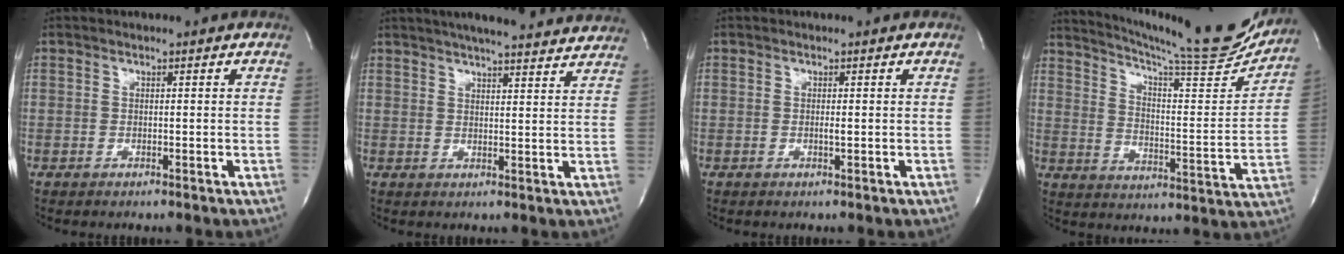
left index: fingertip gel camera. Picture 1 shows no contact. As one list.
[{"total": 19.2, "force": [17.4, 2.3, 7.8], "torque": [-0.117, 0.014, 0.217]}, {"total": 0.5, "force": [-0.1, 0.0, 0.5], "torque": [-0.013, -0.005, -0.003]}, {"total": 21.5, "force": [19.9, 0.9, 8.2], "torque": [-0.129, -0.067, 0.266]}]